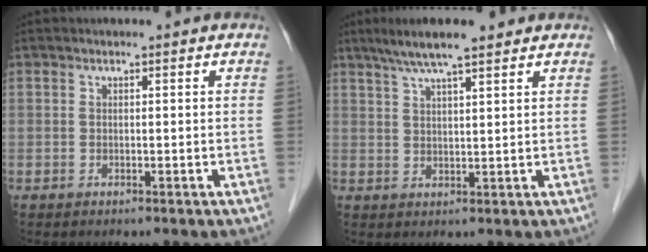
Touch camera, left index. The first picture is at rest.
{"total": 8.1, "force": [6.2, 0.7, 5.2], "torque": [-0.085, 0.027, 0.101]}